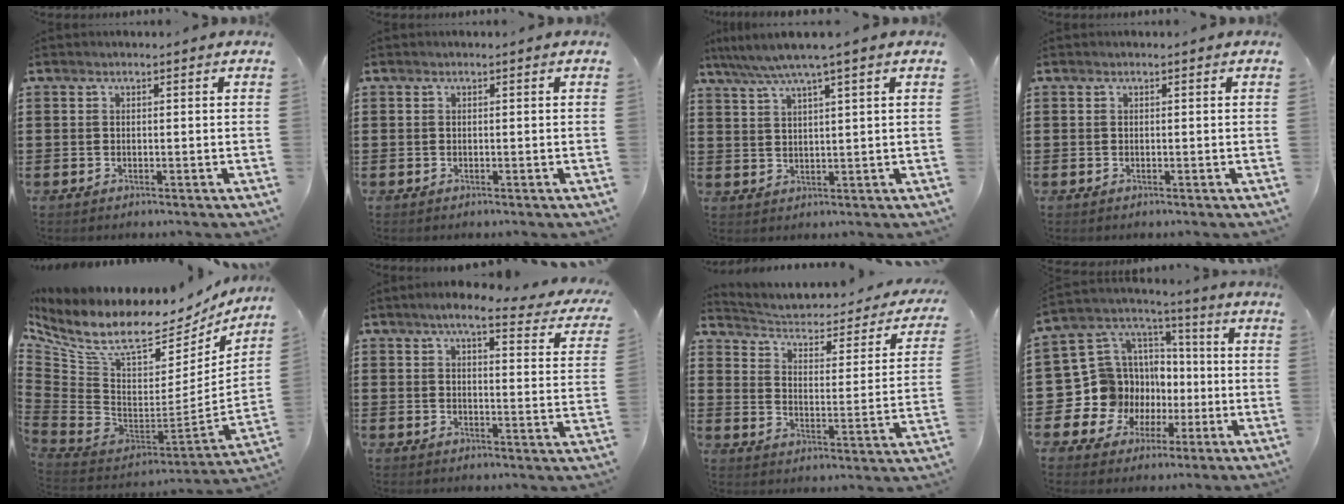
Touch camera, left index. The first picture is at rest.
{"total": 0.0}
{"total": 4.4, "force": [3.0, -0.6, 3.2], "torque": [-0.069, -0.010, 0.050]}
{"total": 0.0}
{"total": 10.9, "force": [7.4, 3.9, 7.0], "torque": [-0.159, -0.071, 0.122]}
{"total": 6.2, "force": [5.0, 0.5, 3.6], "torque": [-0.077, -0.018, 0.084]}
{"total": 2.7, "force": [2.0, 0.9, 1.5], "torque": [-0.046, -0.027, 0.024]}
{"total": 11.9, "force": [-2.2, 11.5, 2.3], "torque": [-0.099, -0.013, -0.019]}